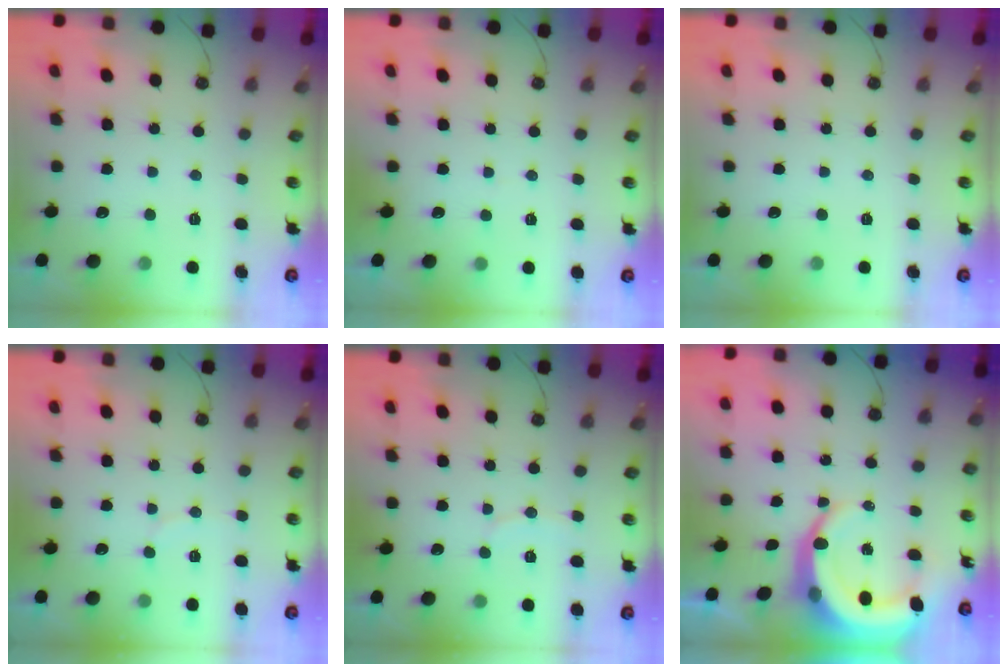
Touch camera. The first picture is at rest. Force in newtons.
{"total": 1.4, "press": 1.4, "slide": 0.1}
{"total": 0.0}
{"total": 5.0, "press": 5.0, "slide": 0.4}
{"total": 5.7, "press": 5.7, "slide": 0.4}
{"total": 11.8, "press": 11.6, "slide": 1.6}